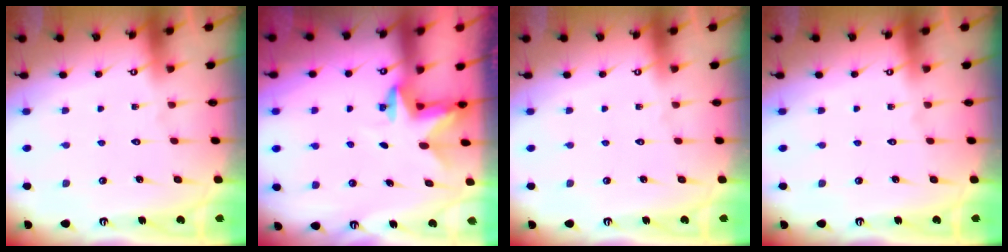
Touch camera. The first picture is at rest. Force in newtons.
{"total": 2.6, "press": 2.5, "slide": 0.4}
{"total": 0.0}
{"total": 0.0}